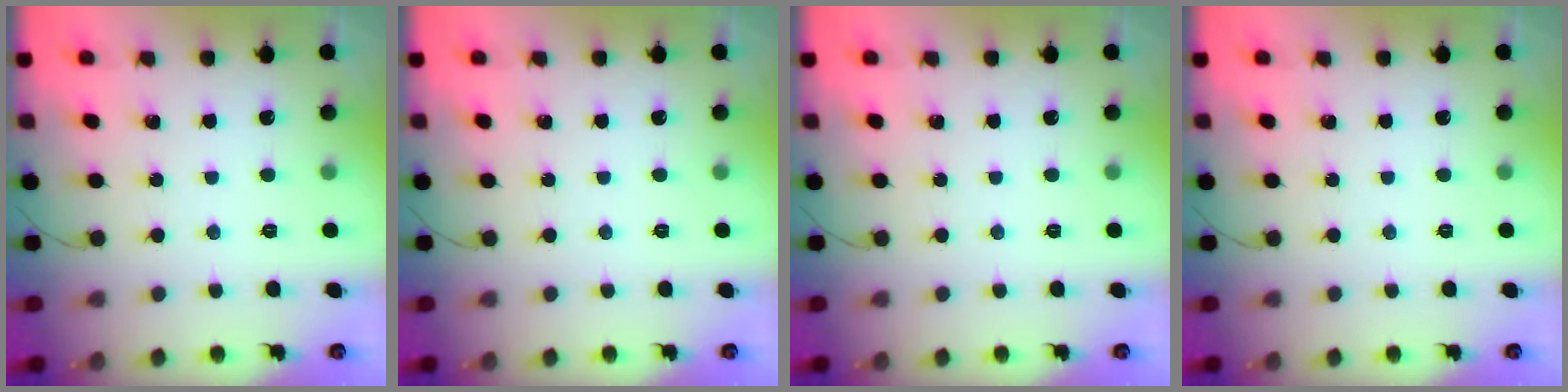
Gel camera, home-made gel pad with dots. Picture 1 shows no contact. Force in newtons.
{"total": 0.0}
{"total": 0.0}
{"total": 0.0}